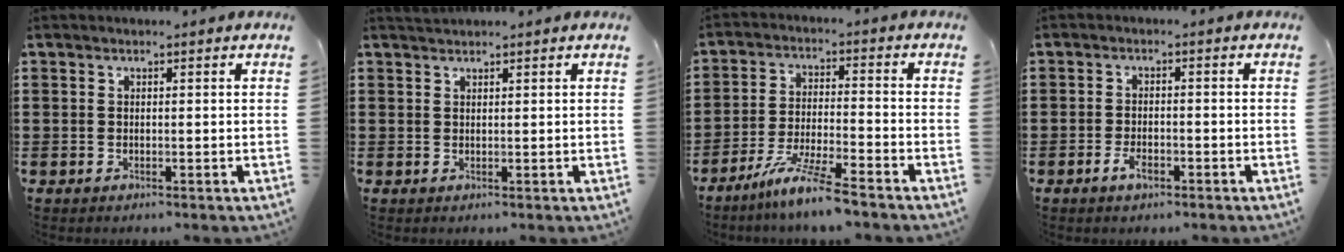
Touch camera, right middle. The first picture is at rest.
{"total": 0.6, "force": [0.5, 0.0, 0.3], "torque": [-0.006, 0.002, 0.009]}
{"total": 7.9, "force": [-6.5, -0.4, 4.4], "torque": [-0.093, -0.014, -0.127]}
{"total": 2.9, "force": [-1.6, 1.2, 2.1], "torque": [-0.044, 0.000, -0.032]}